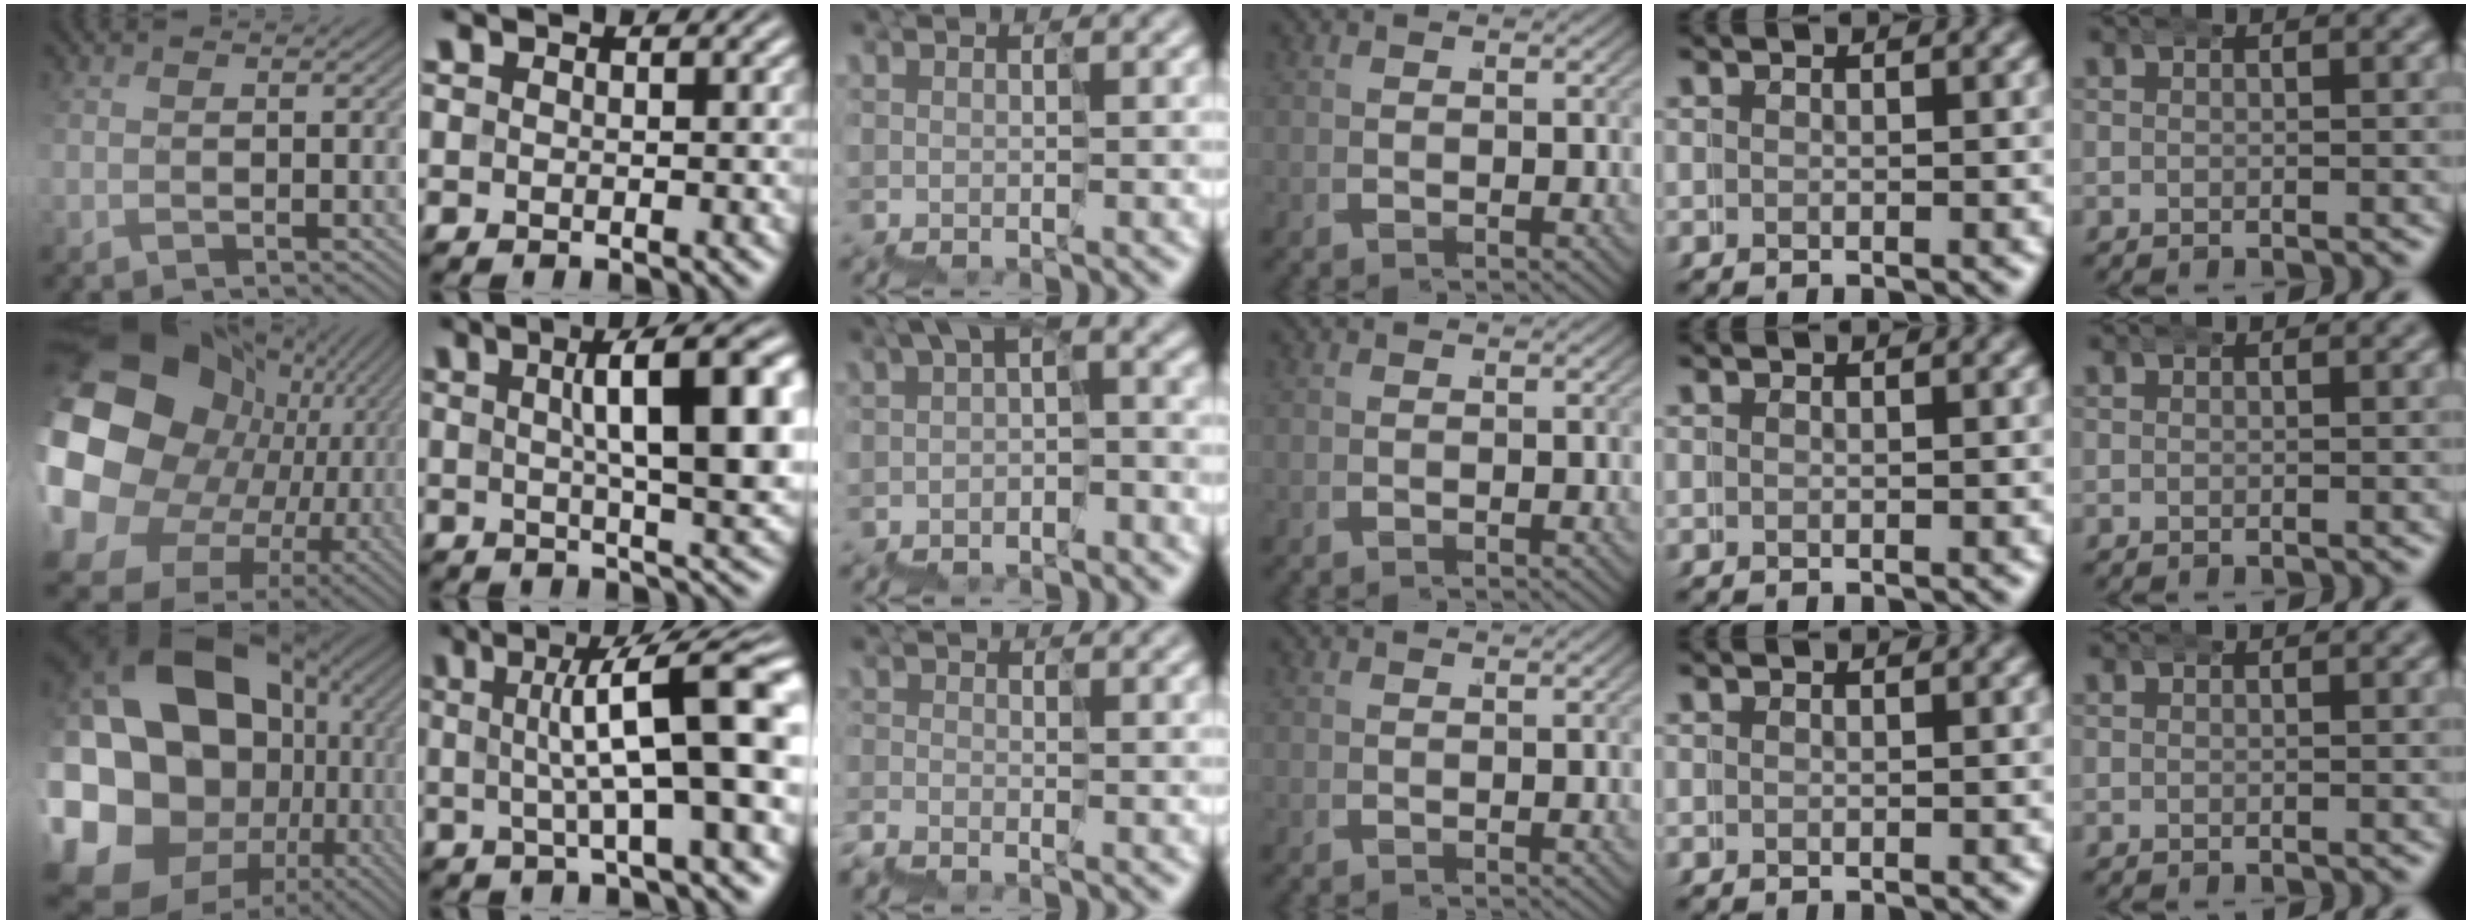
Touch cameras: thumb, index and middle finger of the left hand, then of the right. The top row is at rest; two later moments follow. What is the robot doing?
{"motion": "wrap", "object": "belt"}